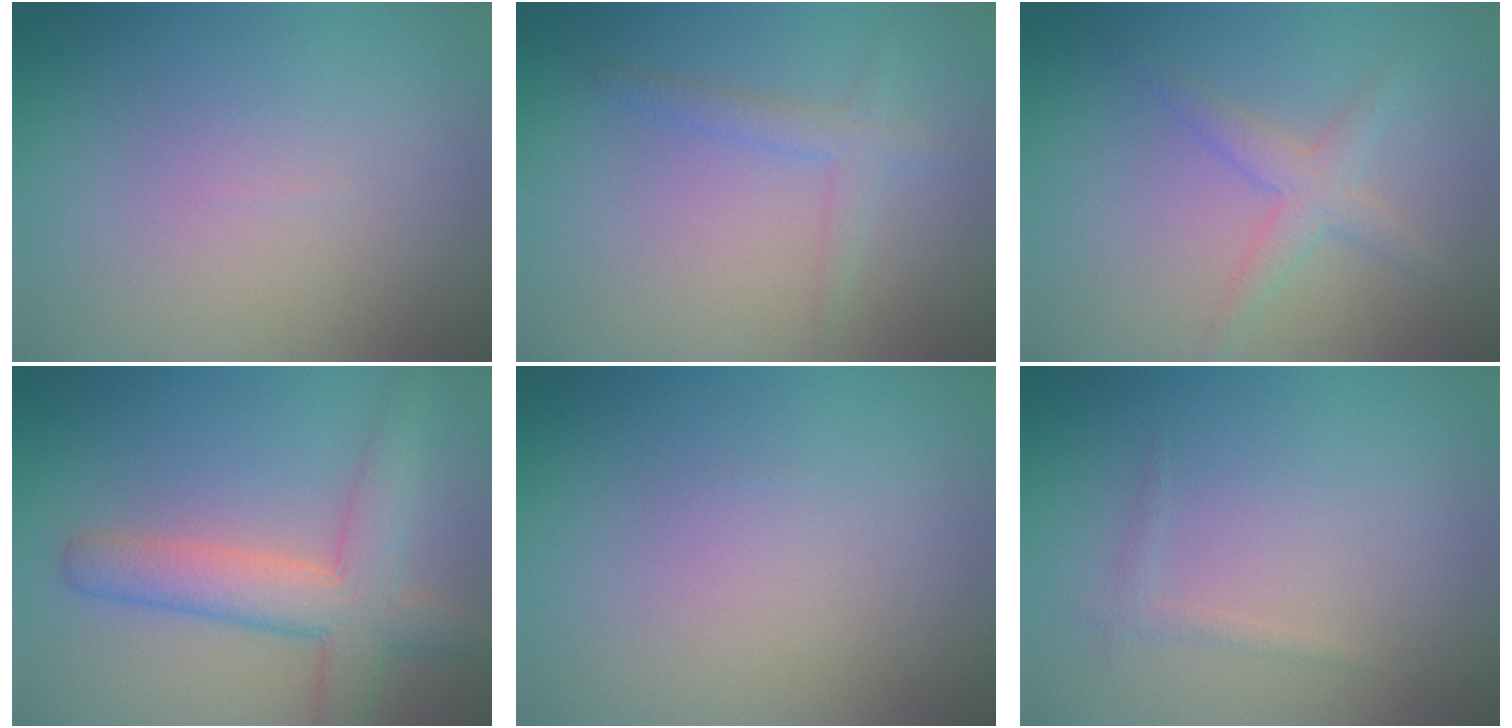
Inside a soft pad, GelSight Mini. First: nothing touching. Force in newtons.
{"total": 2.0, "press": 2.0, "slide": 0.1}
{"total": 2.6, "press": 2.6, "slide": 0.1}
{"total": 6.1, "press": 6.1, "slide": 0.3}
{"total": 0.0}
{"total": 0.7, "press": 0.7, "slide": 0.1}